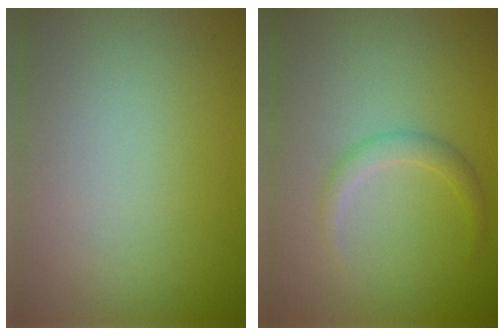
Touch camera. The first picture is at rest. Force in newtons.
{"total": 1.5, "press": 1.5, "slide": 0.0}